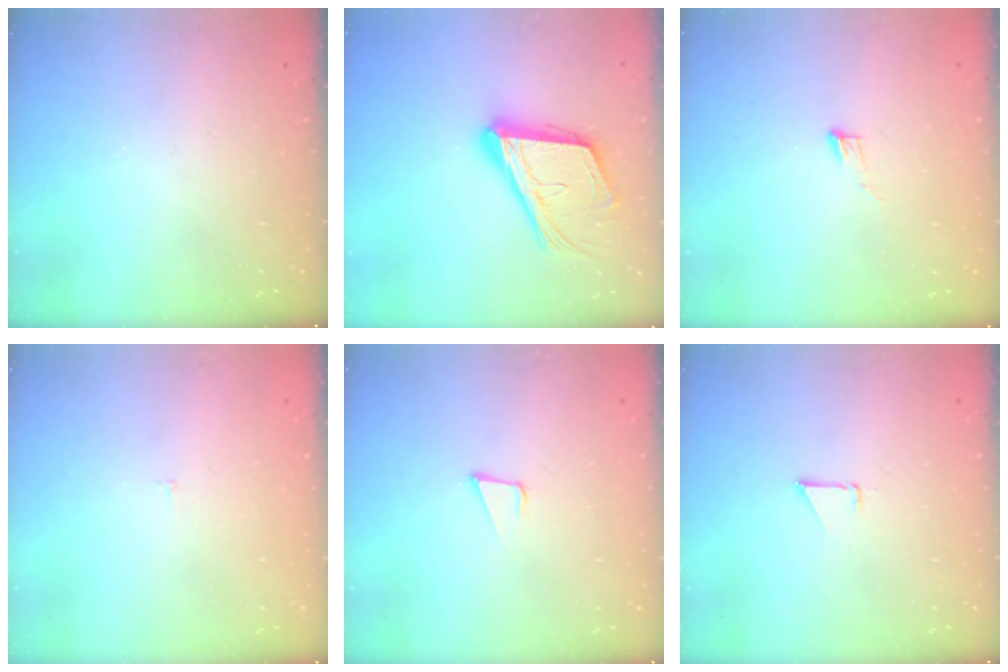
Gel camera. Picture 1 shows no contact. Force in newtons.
{"total": 18.5, "press": 18.2, "slide": 3.5}
{"total": 3.4, "press": 3.4, "slide": 0.2}
{"total": 2.2, "press": 2.2, "slide": 0.2}
{"total": 4.8, "press": 3.9, "slide": 2.7}
{"total": 0.8, "press": 0.8, "slide": 0.1}